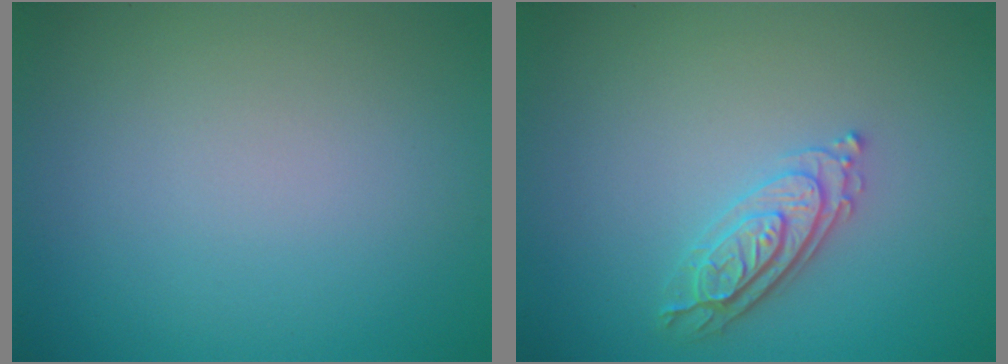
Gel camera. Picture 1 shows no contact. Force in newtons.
{"total": 2.9, "press": 2.7, "slide": 1.0}